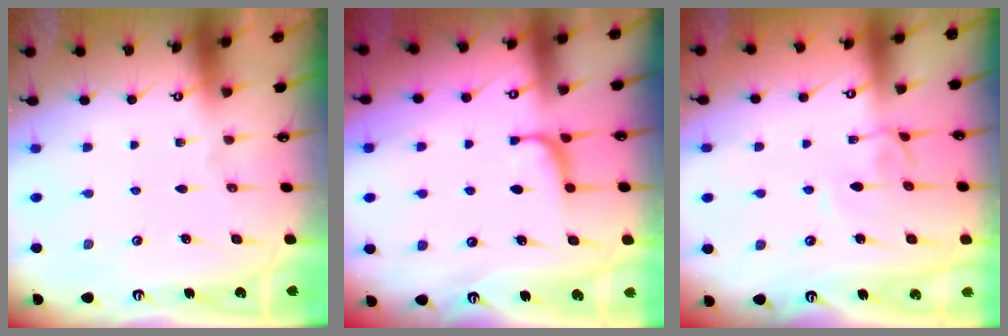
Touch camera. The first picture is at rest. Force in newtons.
{"total": 2.2, "press": 2.2, "slide": 0.3}
{"total": 2.3, "press": 2.2, "slide": 0.3}